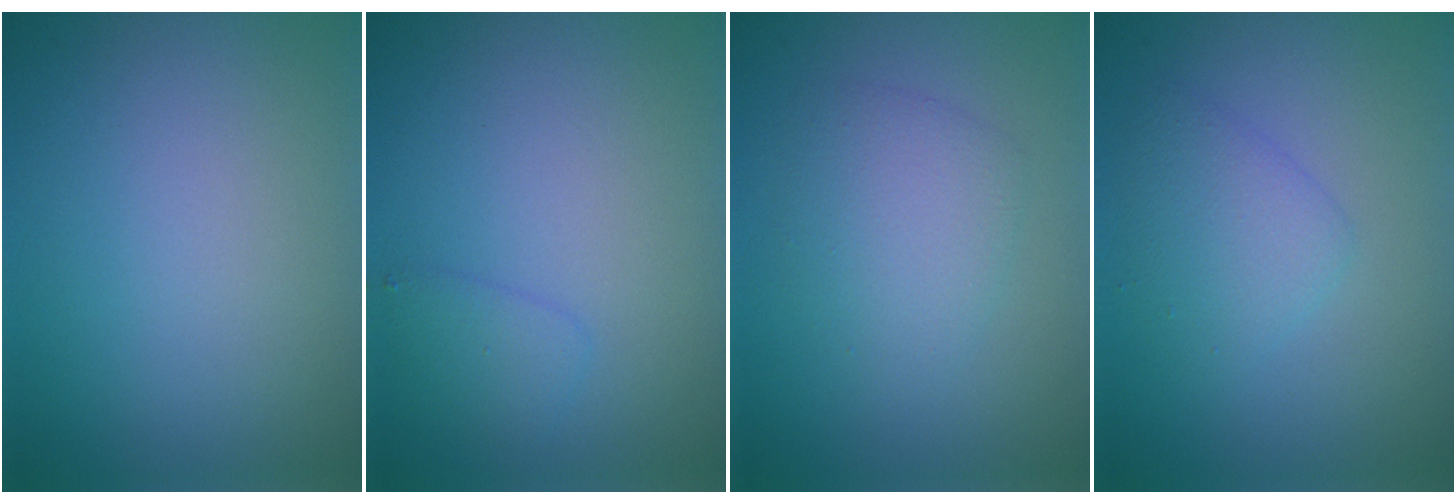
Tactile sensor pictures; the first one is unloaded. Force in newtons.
{"total": 1.4, "press": 1.4, "slide": 0.1}
{"total": 2.9, "press": 2.9, "slide": 0.1}
{"total": 2.6, "press": 2.6, "slide": 0.1}